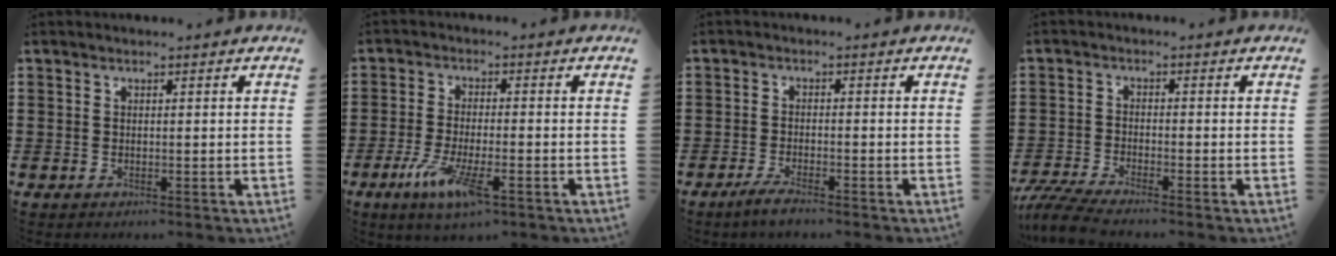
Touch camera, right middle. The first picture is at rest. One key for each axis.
{"total": 7.6, "fx": -3.5, "fy": 1.9, "fz": 6.5, "tx": -0.139, "ty": -0.015, "tz": -0.064}
{"total": 2.5, "fx": -2.0, "fy": 0.0, "fz": 1.5, "tx": -0.033, "ty": -0.001, "tz": -0.038}
{"total": 4.3, "fx": -3.9, "fy": 0.0, "fz": 1.9, "tx": -0.061, "ty": -0.021, "tz": -0.083}